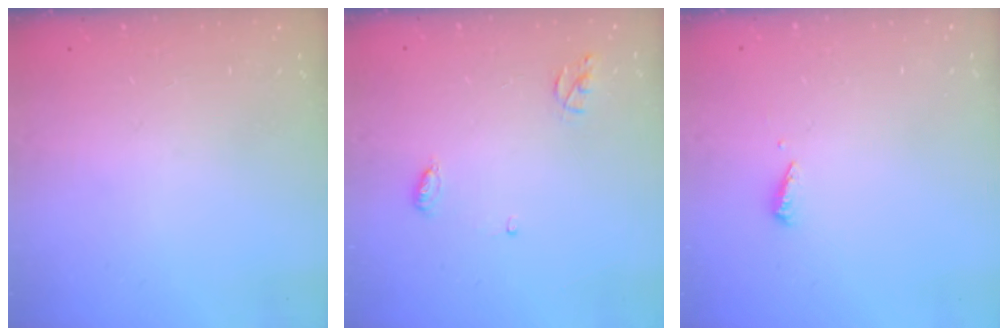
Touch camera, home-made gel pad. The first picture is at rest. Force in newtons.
{"total": 5.1, "press": 5.1, "slide": 0.4}
{"total": 2.5, "press": 2.5, "slide": 0.1}